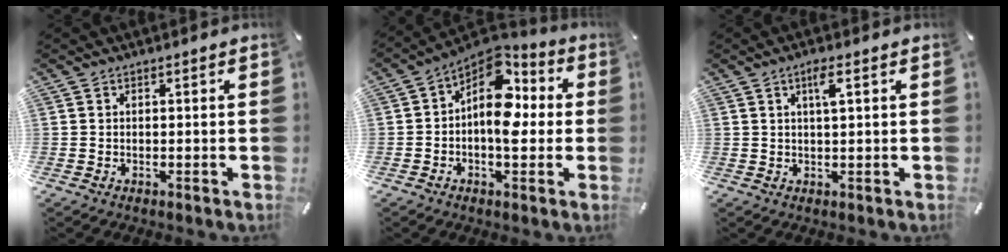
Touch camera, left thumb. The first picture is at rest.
{"total": 11.9, "force": [1.5, 7.9, 8.8], "torque": [-0.128, -0.032, 0.022]}
{"total": 3.3, "force": [1.4, 0.4, 2.9], "torque": [-0.061, 0.002, 0.020]}